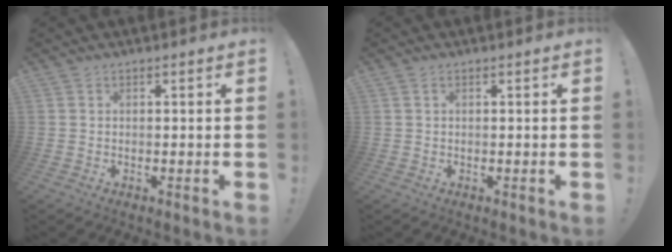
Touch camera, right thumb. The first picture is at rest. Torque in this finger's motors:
{"motor_torque": [-0.27, -0.07, -0.11, -0.21, 0.06]}